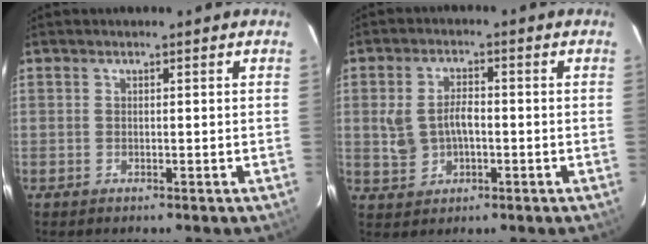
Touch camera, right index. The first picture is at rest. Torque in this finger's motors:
{"motor_torque": [0.18, 0.03, 0.16, 0.08]}